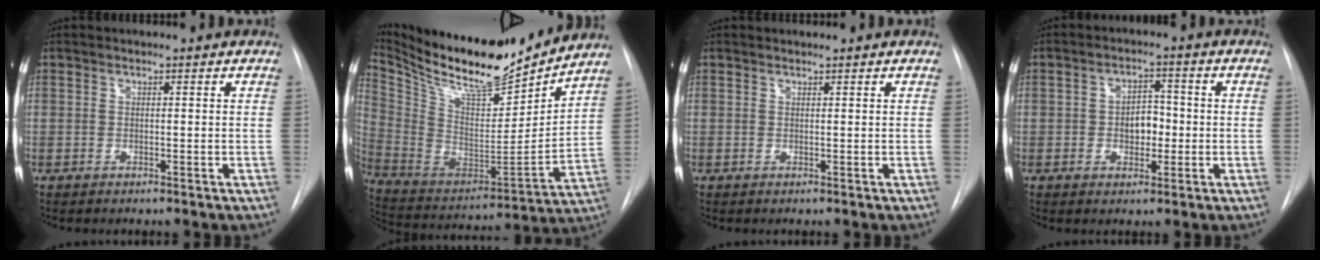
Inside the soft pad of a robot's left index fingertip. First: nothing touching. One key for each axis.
{"total": 22.5, "fx": 20.1, "fy": 3.2, "fz": 9.5, "tx": -0.187, "ty": -0.030, "tz": 0.339}
{"total": 0.0}
{"total": 4.4, "fx": -0.8, "fy": 2.9, "fz": 3.3, "tx": -0.047, "ty": 0.011, "tz": -0.010}